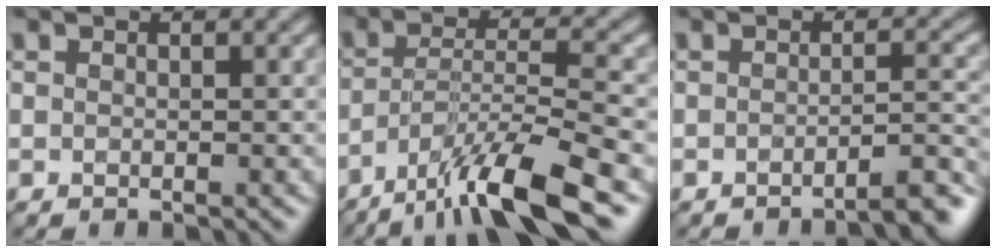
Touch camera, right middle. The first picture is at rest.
{"total": 9.5, "force": [-6.3, 1.9, 6.8], "torque": [-0.116, 0.010, -0.119]}
{"total": 3.5, "force": [-2.6, 0.7, 2.2], "torque": [-0.016, 0.019, -0.046]}